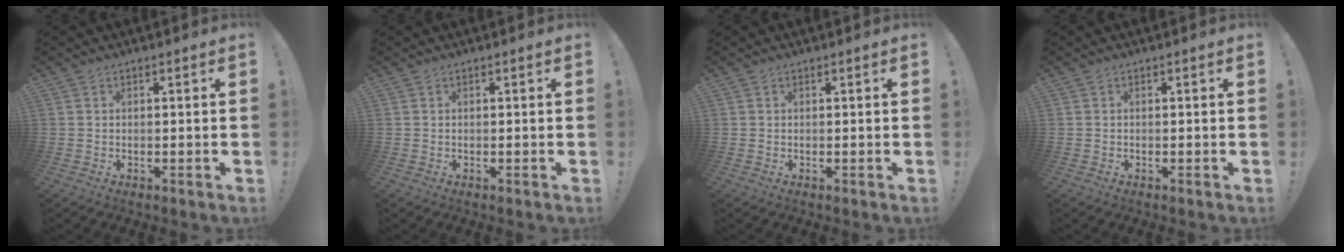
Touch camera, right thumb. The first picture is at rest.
{"total": 0.0}
{"total": 0.0}
{"total": 0.0}